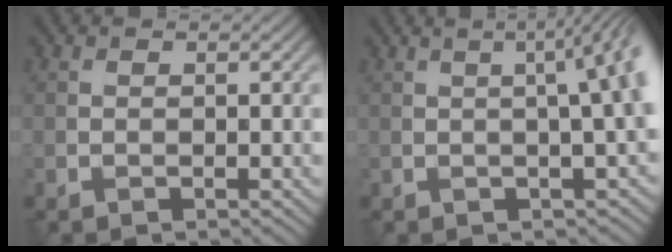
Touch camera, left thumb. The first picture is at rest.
{"total": 8.6, "force": [0.8, 2.7, 8.1], "torque": [-0.044, 0.034, 0.002]}